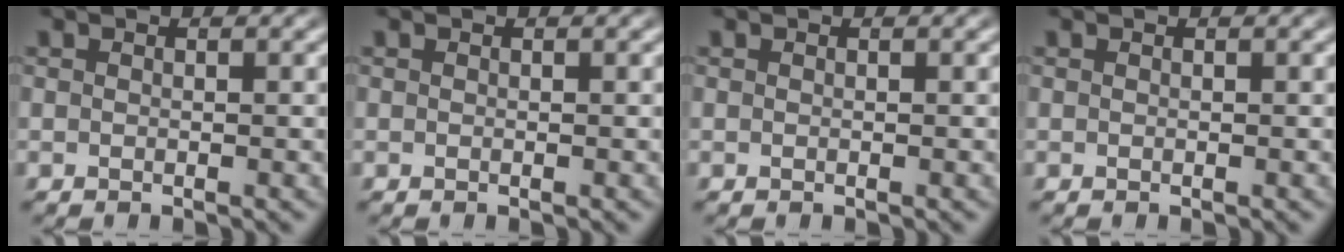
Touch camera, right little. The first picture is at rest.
{"total": 0.0}
{"total": 0.0}
{"total": 0.0}